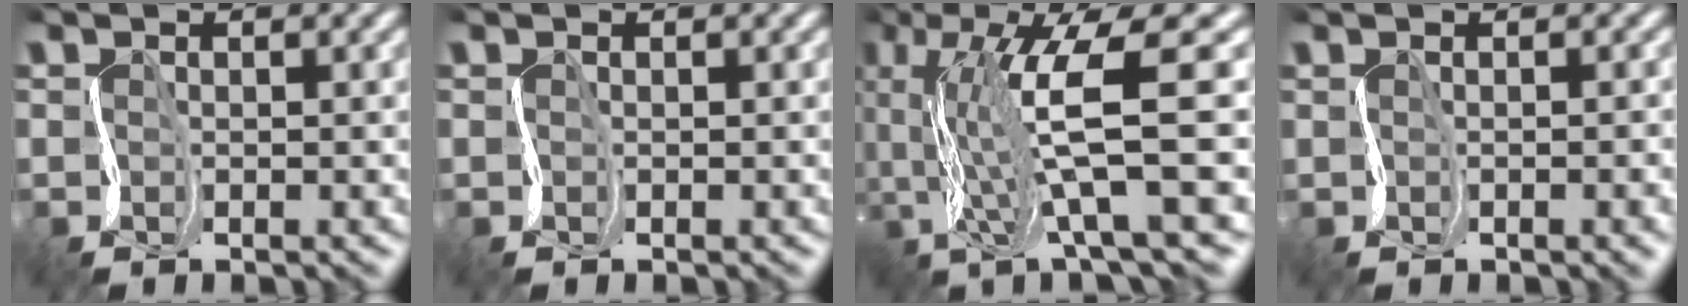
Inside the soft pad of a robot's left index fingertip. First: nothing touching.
{"total": 0.0}
{"total": 10.9, "force": [1.1, 2.4, 10.5], "torque": [-0.187, 0.012, 0.031]}
{"total": 3.5, "force": [0.0, 1.6, 3.1], "torque": [-0.018, 0.009, 0.004]}